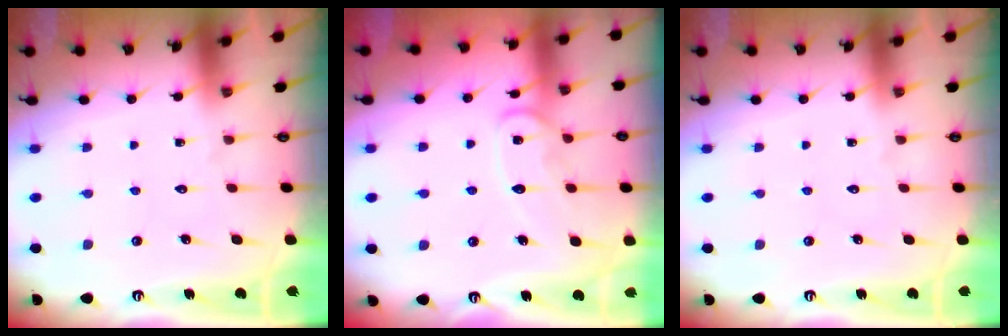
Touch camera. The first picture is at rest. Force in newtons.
{"total": 11.5, "press": 11.4, "slide": 1.1}
{"total": 0.0}